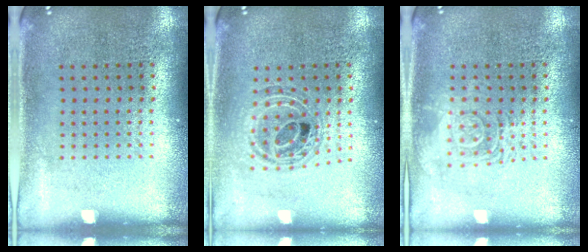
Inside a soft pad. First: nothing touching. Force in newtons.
{"total": 0.8, "press": 0.8, "slide": 0.2}
{"total": 2.8, "press": 2.8, "slide": 0.4}